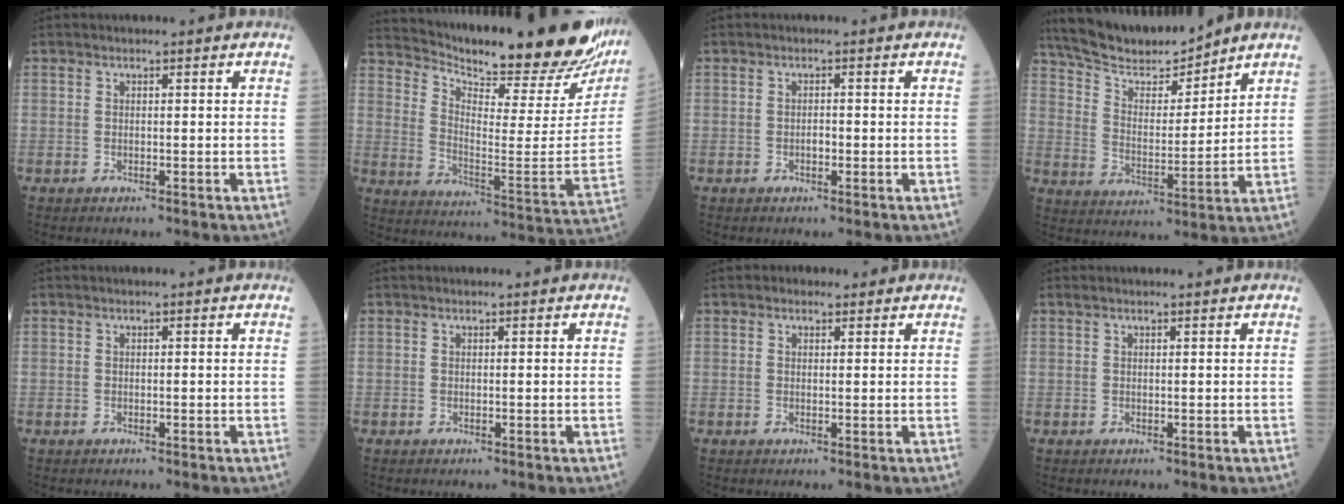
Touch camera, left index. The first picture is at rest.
{"total": 27.8, "force": [25.1, 4.2, 11.1], "torque": [-0.191, -0.101, 0.331]}
{"total": 0.9, "force": [-0.3, 0.5, 0.7], "torque": [-0.014, 0.001, -0.006]}
{"total": 13.2, "force": [12.1, 1.8, 5.0], "torque": [-0.094, 0.006, 0.221]}
{"total": 0.0}
{"total": 0.0}
{"total": 1.5, "force": [1.0, 1.1, 0.3], "torque": [-0.004, 0.006, 0.010]}
{"total": 1.2, "force": [1.1, 0.1, 0.5], "torque": [-0.011, 0.017, 0.023]}